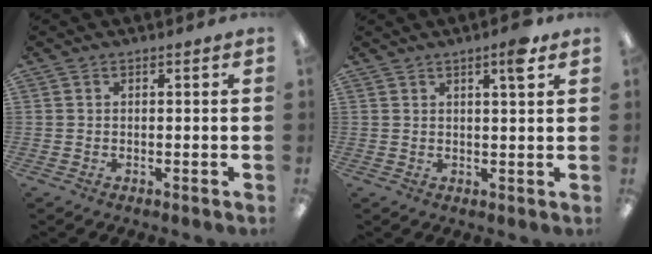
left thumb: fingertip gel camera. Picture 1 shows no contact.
{"total": 4.6, "force": [2.8, 0.5, 3.6], "torque": [-0.053, -0.007, 0.041]}